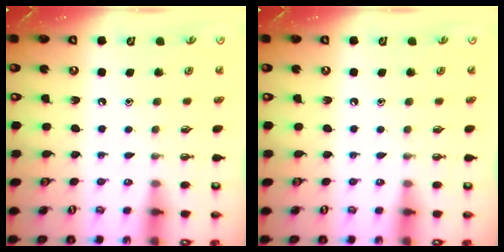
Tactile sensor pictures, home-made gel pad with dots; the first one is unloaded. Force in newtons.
{"total": 0.0}